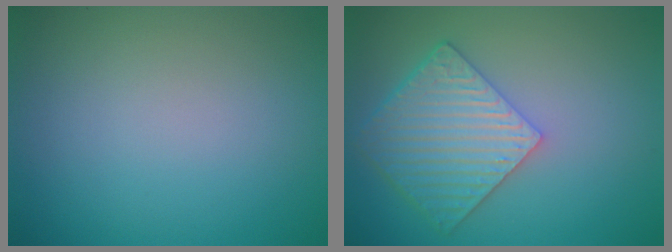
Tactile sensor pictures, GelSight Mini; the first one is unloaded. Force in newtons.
{"total": 6.1, "press": 4.8, "slide": 3.8}